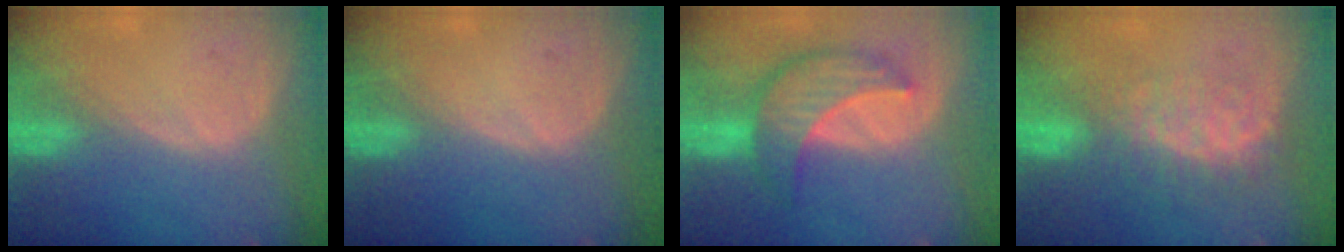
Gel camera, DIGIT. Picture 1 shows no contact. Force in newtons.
{"total": 0.0}
{"total": 7.9, "press": 7.5, "slide": 2.4}
{"total": 8.0, "press": 7.3, "slide": 3.3}